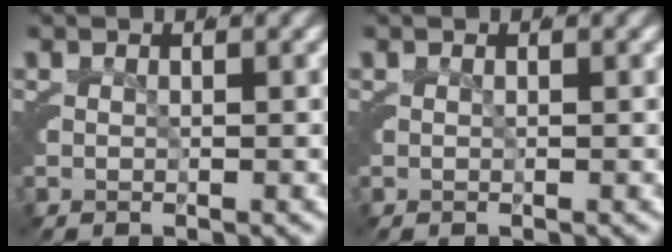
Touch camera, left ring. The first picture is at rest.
{"total": 0.0}